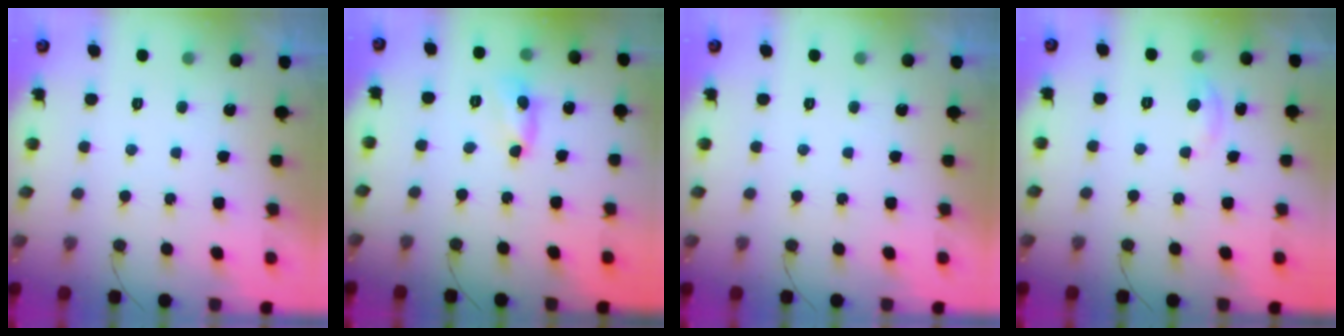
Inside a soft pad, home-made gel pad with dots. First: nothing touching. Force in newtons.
{"total": 3.3, "press": 3.2, "slide": 0.2}
{"total": 0.0}
{"total": 3.2, "press": 3.1, "slide": 0.4}